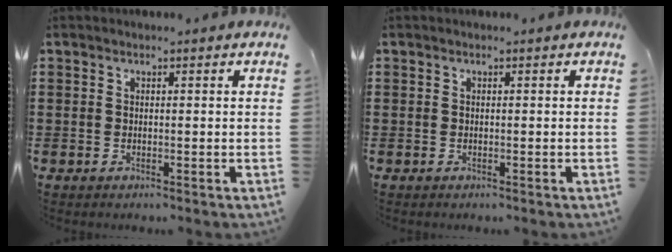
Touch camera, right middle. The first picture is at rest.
{"total": 0.0}